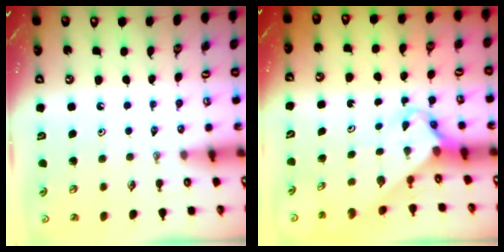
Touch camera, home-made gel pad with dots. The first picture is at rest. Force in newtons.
{"total": 2.7, "press": 2.7, "slide": 0.2}